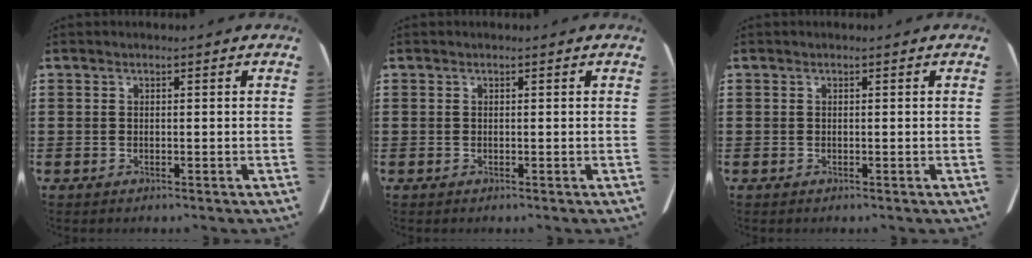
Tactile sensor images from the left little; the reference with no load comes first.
{"total": 0.0}
{"total": 0.0}